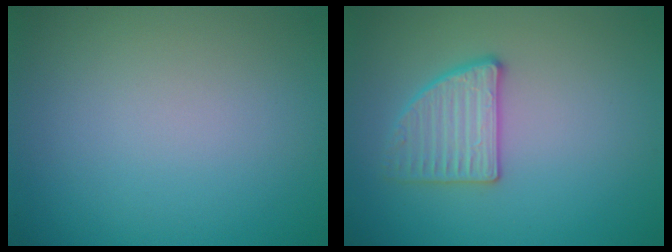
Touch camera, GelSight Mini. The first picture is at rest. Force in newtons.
{"total": 2.8, "press": 2.8, "slide": 0.3}